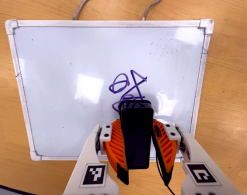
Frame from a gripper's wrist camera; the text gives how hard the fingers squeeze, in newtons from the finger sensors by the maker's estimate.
{"total": 6.6, "left": 5.4, "right": 7.8}